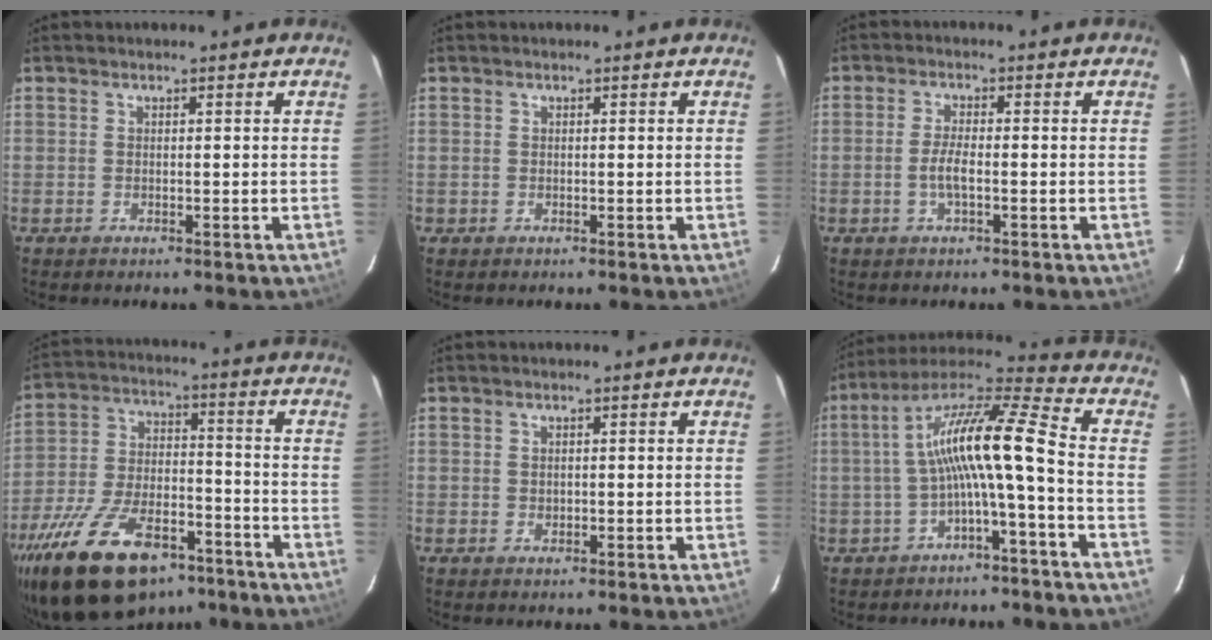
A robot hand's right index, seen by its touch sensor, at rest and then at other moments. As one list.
[{"total": 0.5, "force": [-0.1, 0.5, -0.1], "torque": [0.002, 0.002, 0.000]}, {"total": 3.1, "force": [-1.0, 0.8, 2.9], "torque": [-0.060, -0.002, -0.019]}, {"total": 23.5, "force": [-15.9, 11.1, 13.3], "torque": [-0.271, -0.015, -0.252]}, {"total": 0.8, "force": [0.1, 0.8, 0.1], "torque": [0.002, 0.000, 0.003]}, {"total": 13.1, "force": [-2.3, 0.7, 12.8], "torque": [-0.250, 0.022, -0.048]}]